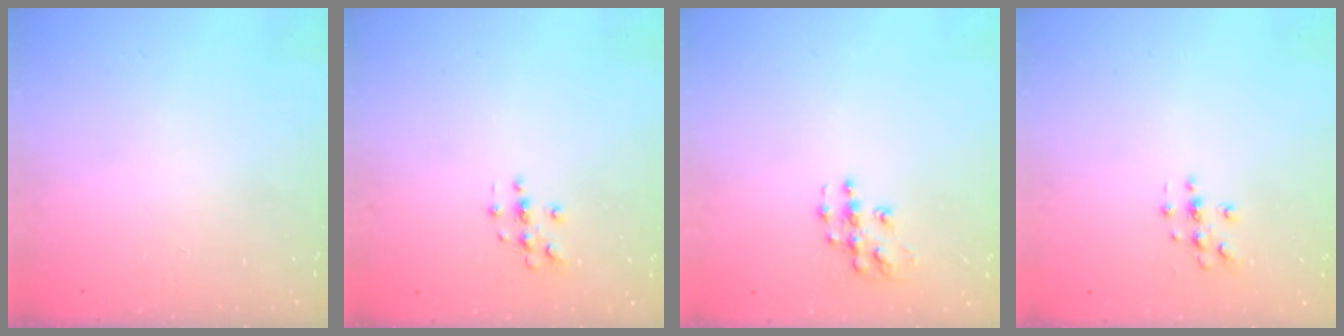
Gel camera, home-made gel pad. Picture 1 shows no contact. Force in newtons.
{"total": 2.9, "press": 2.9, "slide": 0.3}
{"total": 8.2, "press": 8.2, "slide": 0.4}
{"total": 3.0, "press": 3.0, "slide": 0.3}